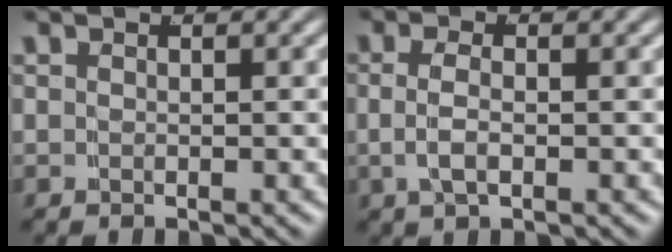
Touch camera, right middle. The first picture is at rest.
{"total": 2.5, "force": [-0.1, 1.2, 2.2], "torque": [-0.046, -0.003, -0.003]}